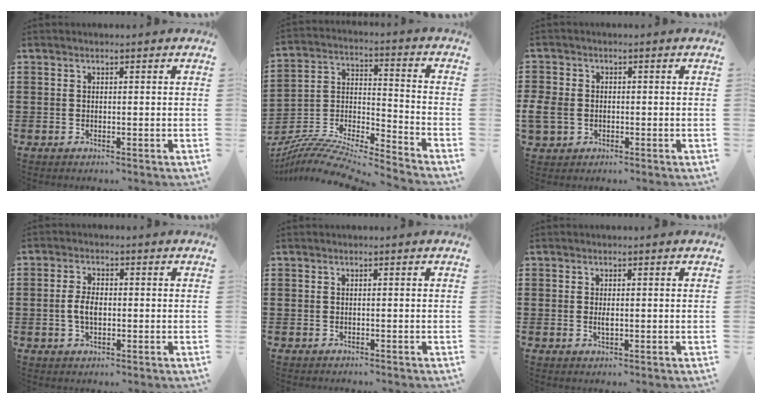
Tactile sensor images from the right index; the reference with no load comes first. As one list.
[{"total": 9.0, "force": [-8.5, 0.9, 2.8], "torque": [-0.063, 0.001, -0.175]}, {"total": 3.3, "force": [-1.1, 2.6, 1.7], "torque": [-0.063, -0.006, -0.029]}, {"total": 3.7, "force": [-0.5, 2.1, 3.1], "torque": [-0.073, 0.000, -0.014]}, {"total": 0.0}, {"total": 1.5, "force": [0.0, 0.5, 1.4], "torque": [-0.027, 0.000, -0.001]}]